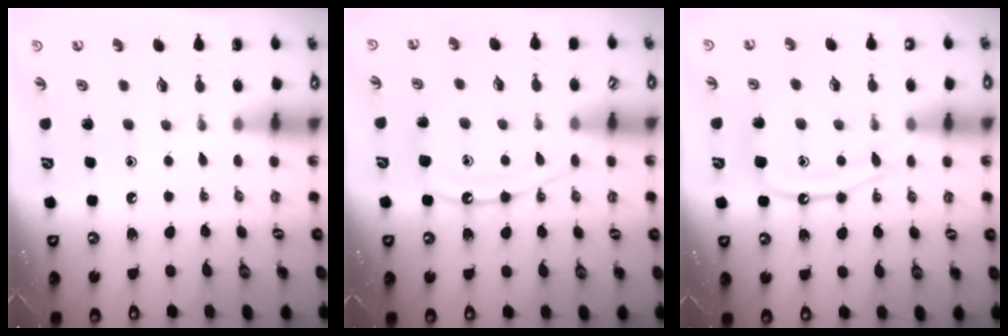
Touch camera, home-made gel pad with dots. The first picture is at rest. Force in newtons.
{"total": 11.6, "press": 11.5, "slide": 1.1}
{"total": 11.0, "press": 11.0, "slide": 0.7}